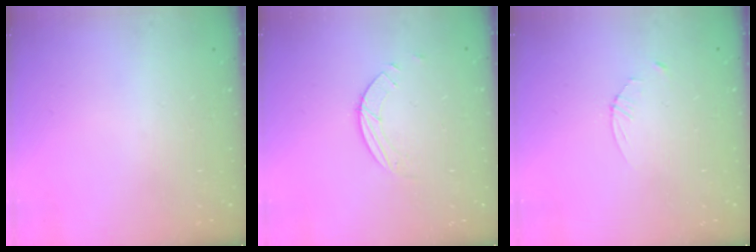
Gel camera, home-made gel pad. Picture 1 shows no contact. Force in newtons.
{"total": 1.5, "press": 1.5, "slide": 0.1}
{"total": 2.3, "press": 2.3, "slide": 0.3}